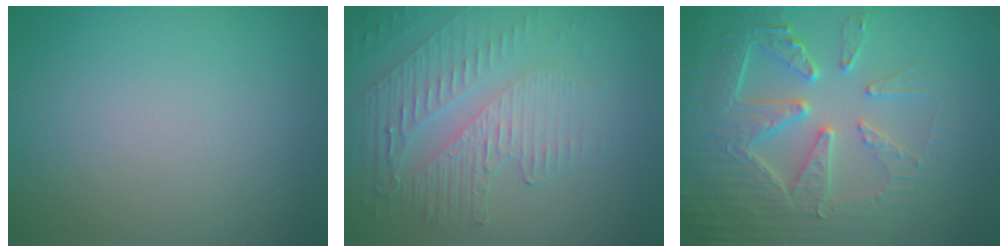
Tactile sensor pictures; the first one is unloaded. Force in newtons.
{"total": 5.8, "press": 3.4, "slide": 4.7}
{"total": 7.1, "press": 5.9, "slide": 3.9}